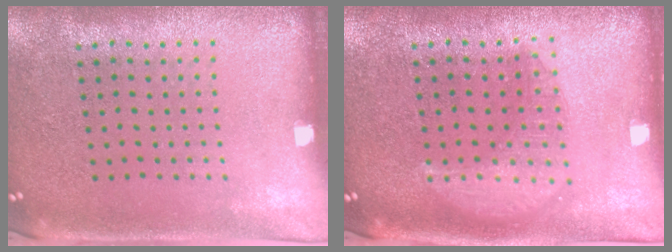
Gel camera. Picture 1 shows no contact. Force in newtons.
{"total": 2.6, "press": 2.6, "slide": 0.4}